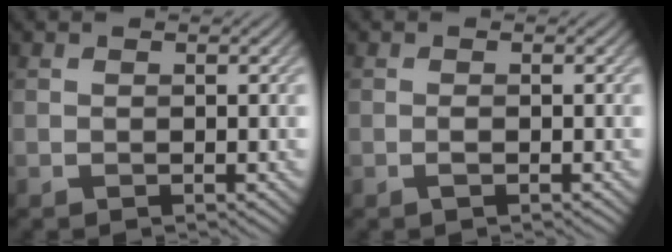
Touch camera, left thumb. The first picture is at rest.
{"total": 0.9, "force": [-0.4, 0.1, 0.8], "torque": [-0.016, 0.001, -0.007]}